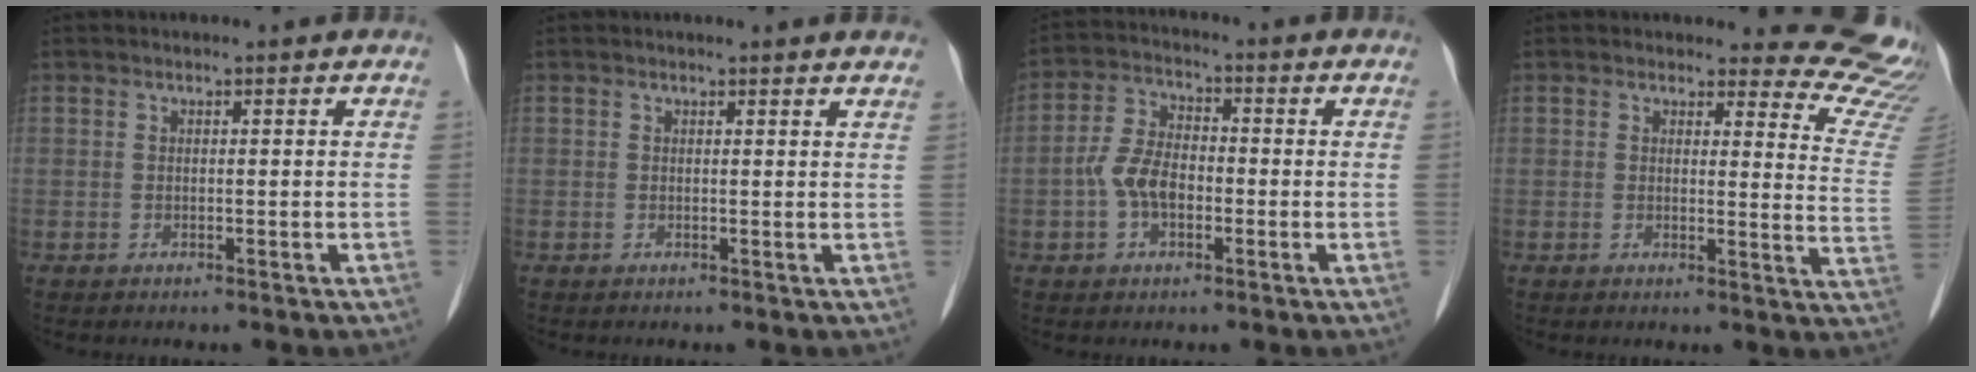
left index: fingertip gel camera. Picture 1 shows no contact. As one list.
[{"total": 3.3, "force": [3.2, 0.2, 0.8], "torque": [-0.016, 0.001, 0.019]}, {"total": 6.4, "force": [-1.5, 3.7, 4.9], "torque": [-0.109, 0.016, -0.032]}, {"total": 11.8, "force": [11.7, 1.6, 0.2], "torque": [0.036, -0.126, 0.084]}]